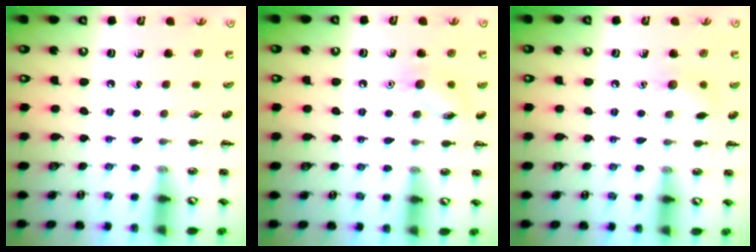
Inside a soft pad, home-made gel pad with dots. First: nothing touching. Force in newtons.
{"total": 7.5, "press": 7.4, "slide": 1.1}
{"total": 6.6, "press": 6.4, "slide": 1.6}